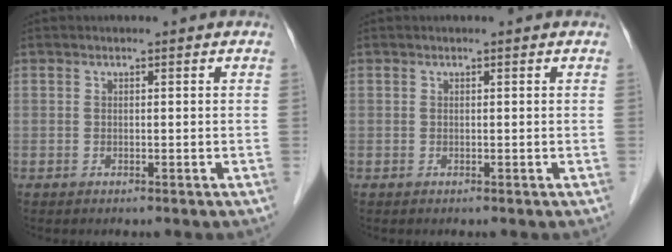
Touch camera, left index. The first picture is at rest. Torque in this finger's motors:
{"motor_torque": [-0.04, 0.20, -0.01, -0.01]}